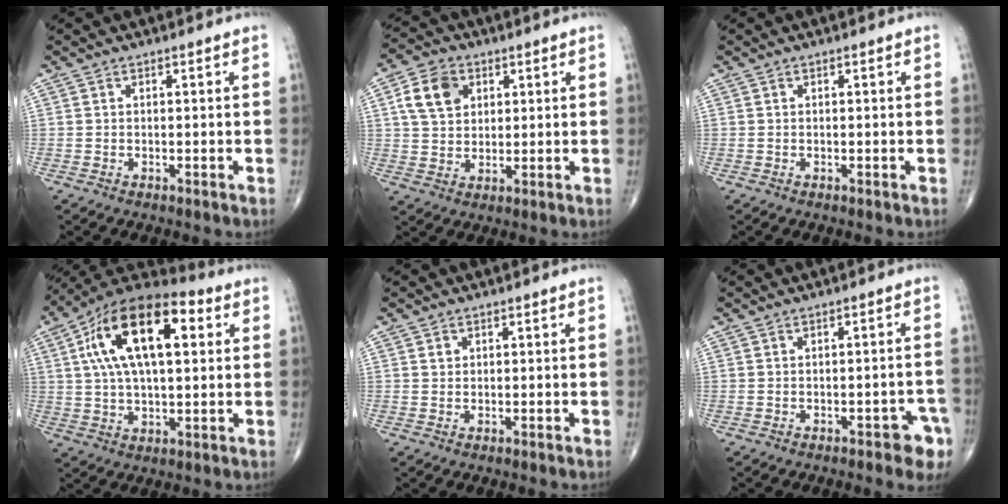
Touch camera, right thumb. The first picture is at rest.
{"total": 8.4, "force": [2.9, 6.3, 4.8], "torque": [-0.072, -0.002, 0.052]}
{"total": 0.0}
{"total": 20.7, "force": [5.5, 9.8, 17.4], "torque": [-0.293, 0.017, 0.083]}
{"total": 1.0, "force": [0.4, 0.8, 0.3], "torque": [0.000, -0.002, 0.007]}
{"total": 5.1, "force": [-2.9, 2.2, 3.6], "torque": [-0.023, 0.020, -0.033]}